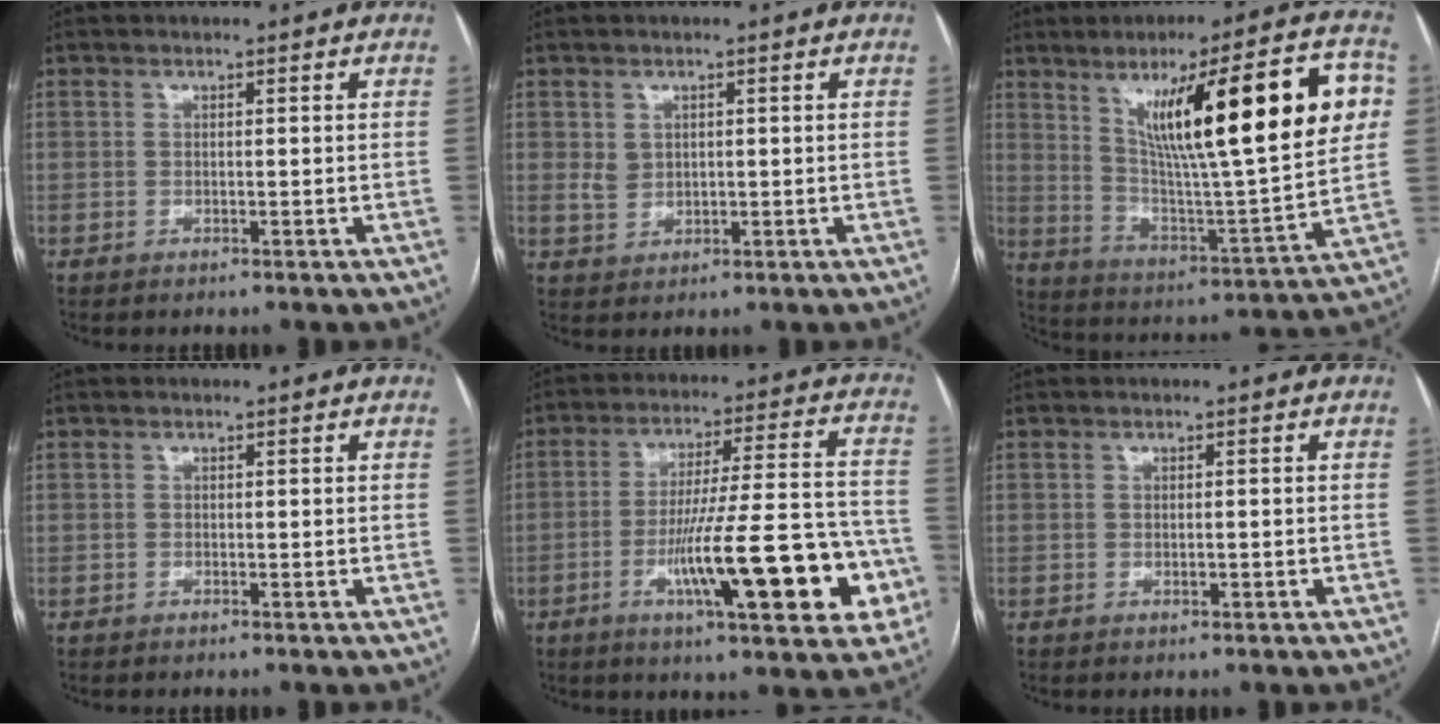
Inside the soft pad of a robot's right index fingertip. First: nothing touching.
{"total": 2.4, "force": [0.6, 2.0, 1.2], "torque": [-0.026, 0.002, 0.018]}
{"total": 25.1, "force": [8.0, 3.0, 23.6], "torque": [-0.349, 0.016, 0.119]}
{"total": 0.0}
{"total": 19.6, "force": [-6.9, 2.8, 18.2], "torque": [-0.235, 0.016, -0.092]}
{"total": 0.8, "force": [-0.2, 0.3, 0.7], "torque": [-0.015, -0.001, -0.002]}